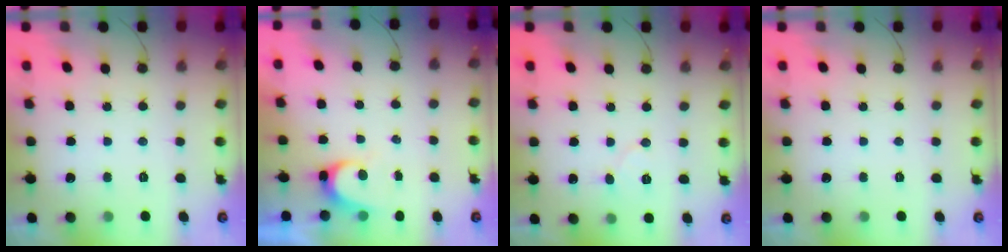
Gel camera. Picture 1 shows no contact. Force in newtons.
{"total": 4.2, "press": 4.2, "slide": 0.3}
{"total": 5.4, "press": 5.4, "slide": 0.5}
{"total": 0.0}